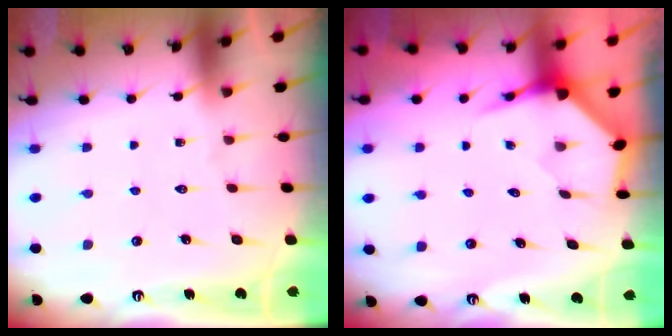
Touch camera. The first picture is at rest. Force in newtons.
{"total": 4.0, "press": 3.9, "slide": 0.4}